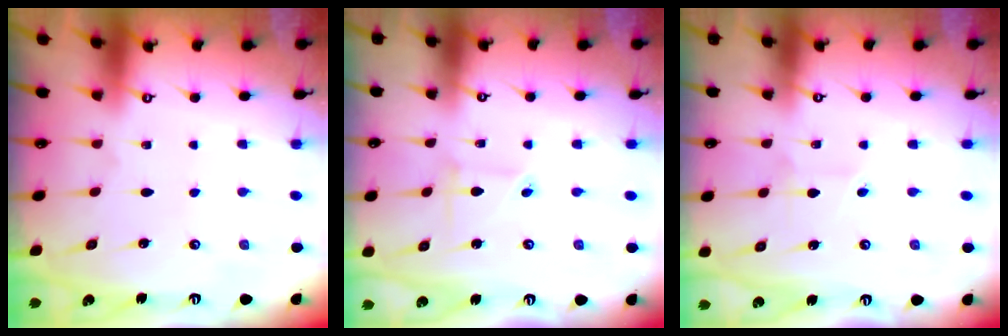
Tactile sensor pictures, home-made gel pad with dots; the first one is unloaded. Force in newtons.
{"total": 2.6, "press": 2.5, "slide": 0.3}
{"total": 3.4, "press": 3.2, "slide": 1.1}